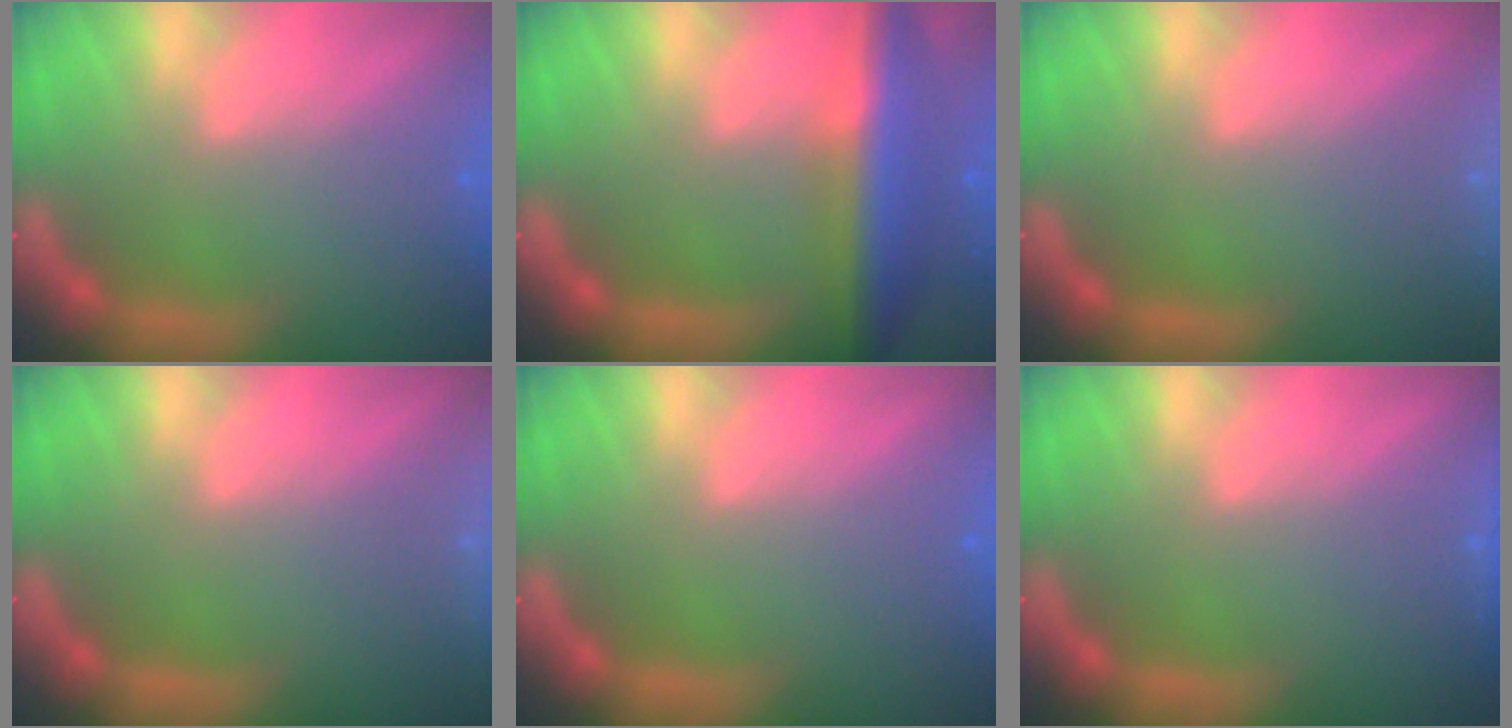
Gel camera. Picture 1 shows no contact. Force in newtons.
{"total": 7.5}
{"total": 9.0}
{"total": 7.4}
{"total": 0.0}
{"total": 0.9}